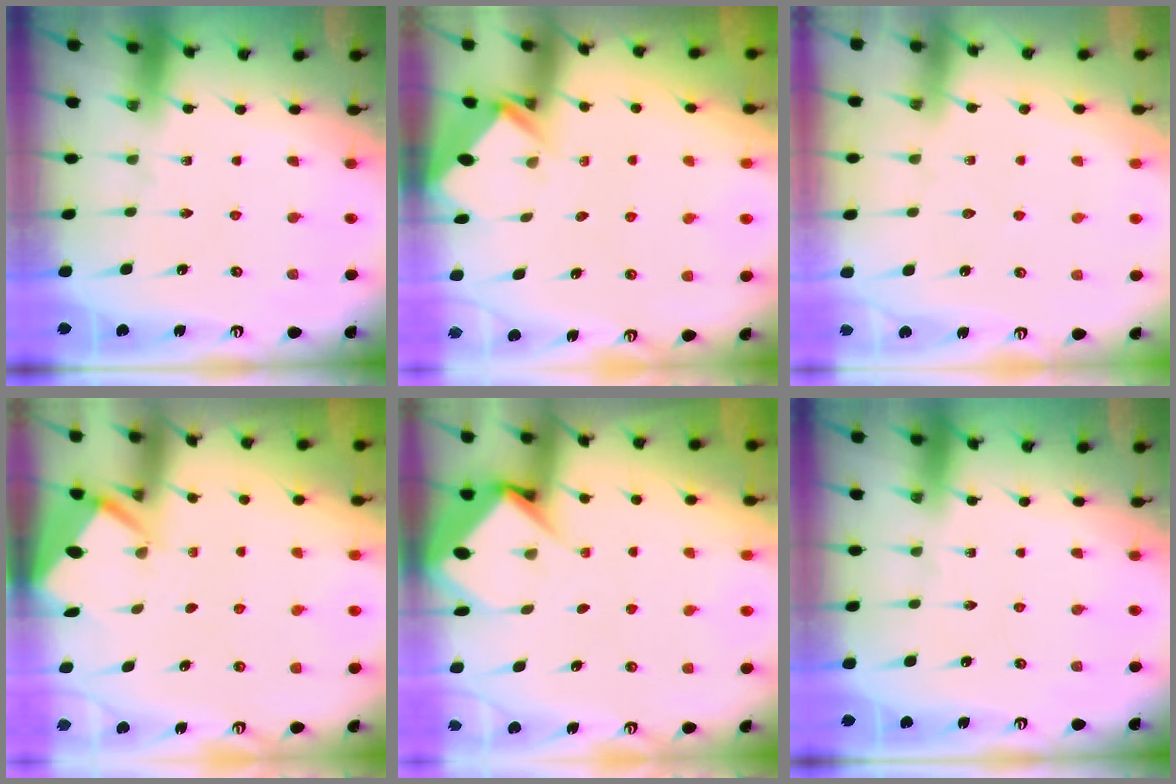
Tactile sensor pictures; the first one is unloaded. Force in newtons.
{"total": 2.6, "press": 2.6, "slide": 0.2}
{"total": 2.3, "press": 2.3, "slide": 0.3}
{"total": 2.7, "press": 2.7, "slide": 0.3}
{"total": 5.6, "press": 5.6, "slide": 0.7}
{"total": 0.0}